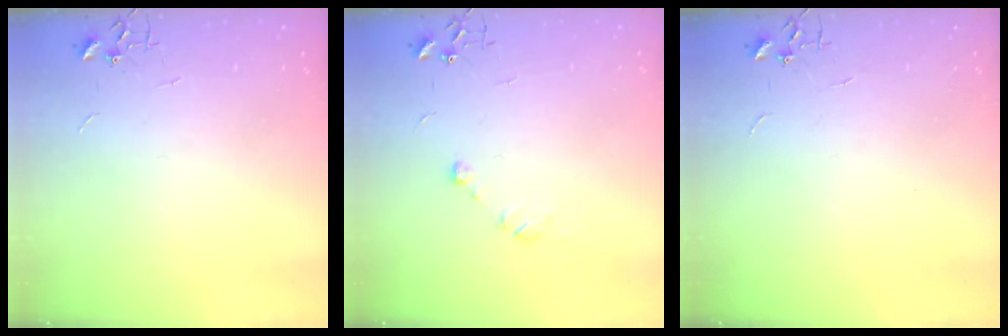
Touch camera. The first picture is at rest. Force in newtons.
{"total": 7.4, "press": 7.4, "slide": 0.9}
{"total": 0.0}